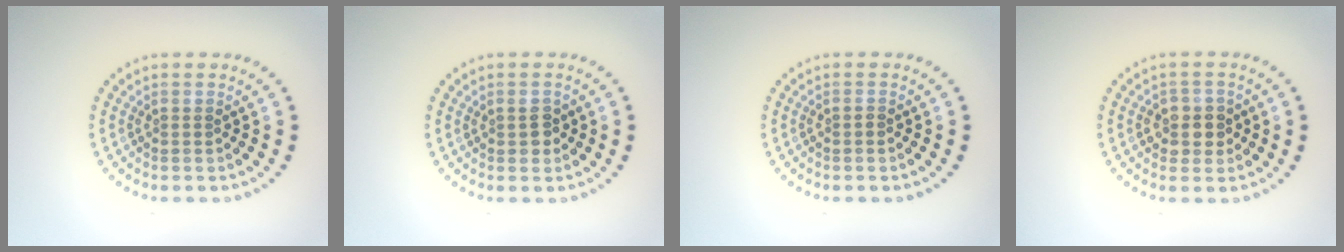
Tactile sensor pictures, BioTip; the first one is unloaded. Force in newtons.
{"total": 1.5, "press": 1.5, "slide": 0.2}
{"total": 0.8, "press": 0.8, "slide": 0.1}
{"total": 2.6, "press": 2.4, "slide": 1.0}